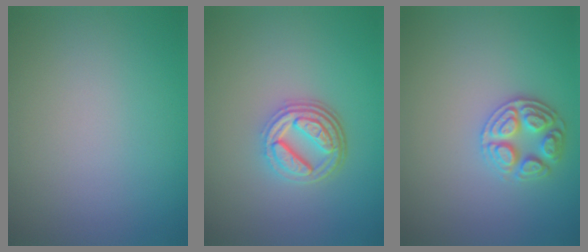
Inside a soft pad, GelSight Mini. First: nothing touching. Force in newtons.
{"total": 4.5, "press": 3.4, "slide": 2.9}
{"total": 3.1, "press": 2.9, "slide": 0.9}